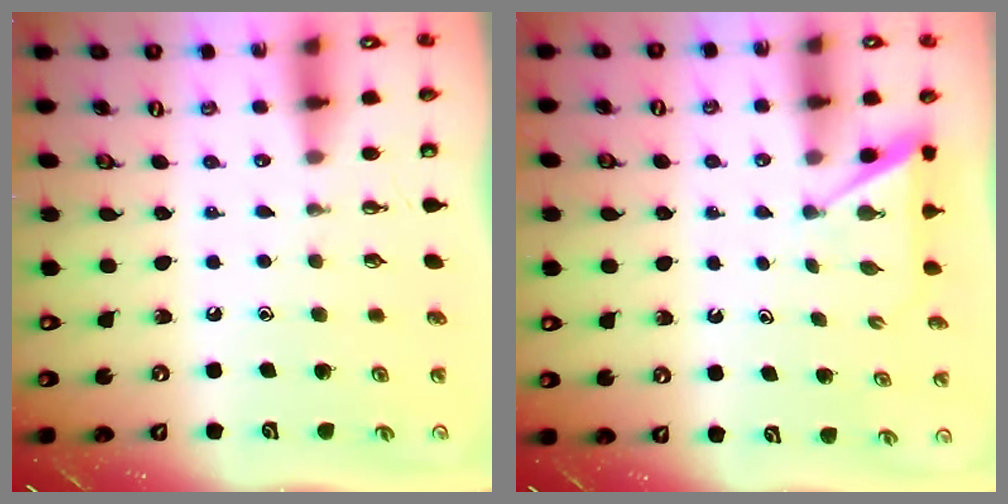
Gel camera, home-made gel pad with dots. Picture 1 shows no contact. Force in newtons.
{"total": 3.0, "press": 3.0, "slide": 0.3}